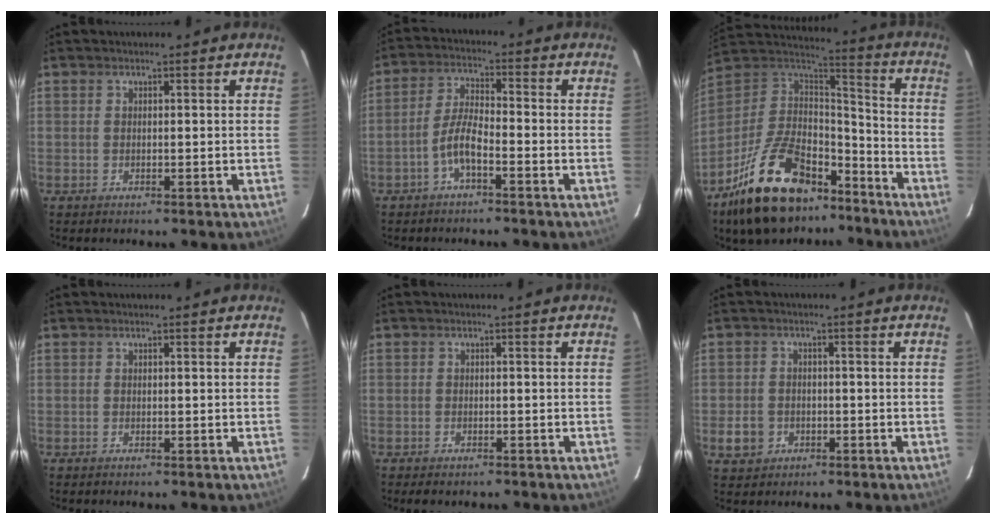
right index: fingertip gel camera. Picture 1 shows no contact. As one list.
[{"total": 5.0, "force": [-2.8, 1.1, 4.0], "torque": [-0.089, 0.013, -0.054]}, {"total": 26.7, "force": [-17.5, 13.0, 15.5], "torque": [-0.314, 0.011, -0.275]}, {"total": 0.0}, {"total": 2.8, "force": [-2.3, 1.1, 1.1], "torque": [-0.029, -0.007, -0.036]}, {"total": 4.7, "force": [-1.8, 4.1, 1.5], "torque": [-0.043, 0.011, -0.024]}]